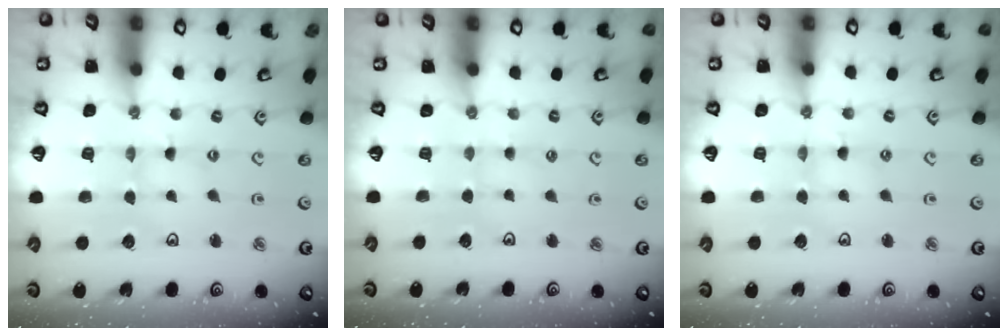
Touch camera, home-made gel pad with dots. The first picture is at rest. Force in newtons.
{"total": 0.8, "press": 0.8, "slide": 0.3}
{"total": 1.7, "press": 1.7, "slide": 0.2}